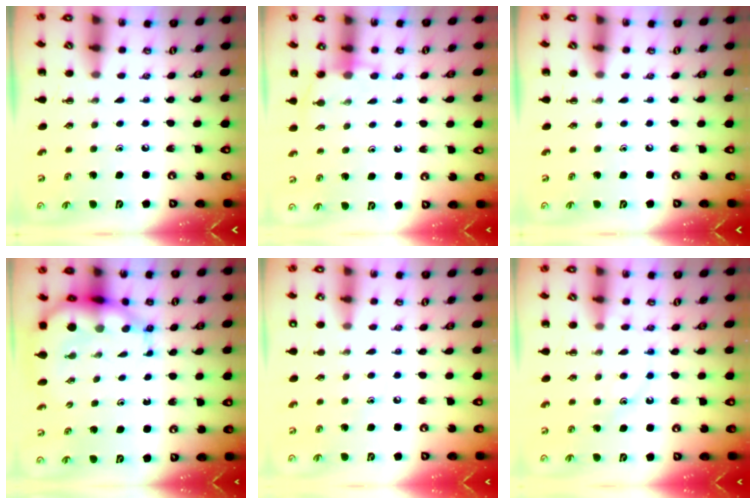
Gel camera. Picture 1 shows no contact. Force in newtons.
{"total": 5.6, "press": 5.5, "slide": 1.2}
{"total": 0.0}
{"total": 8.7, "press": 8.3, "slide": 2.4}
{"total": 6.0, "press": 5.8, "slide": 1.4}
{"total": 12.3, "press": 12.2, "slide": 1.0}